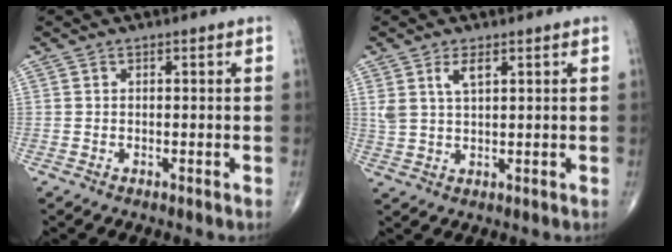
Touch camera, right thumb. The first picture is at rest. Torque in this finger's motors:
{"motor_torque": [0.56, 0.99, 0.55, 0.37, 0.03]}